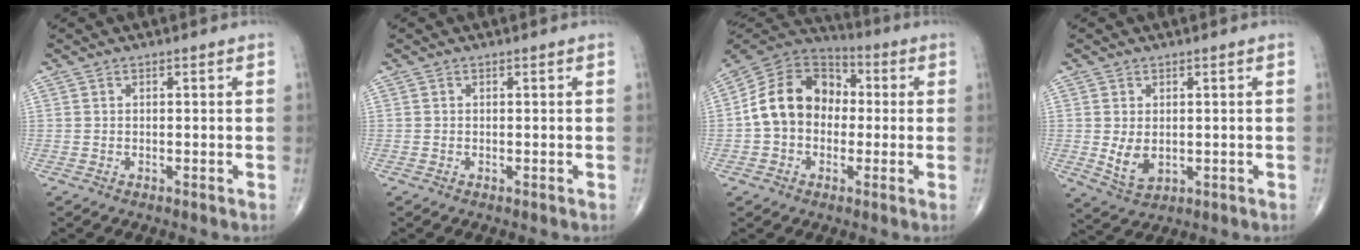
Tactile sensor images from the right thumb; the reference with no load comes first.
{"total": 0.0}
{"total": 14.5, "force": [-0.3, 11.4, 9.0], "torque": [-0.135, 0.042, -0.017]}
{"total": 4.9, "force": [-0.1, 3.3, 3.7], "torque": [-0.060, -0.012, 0.012]}